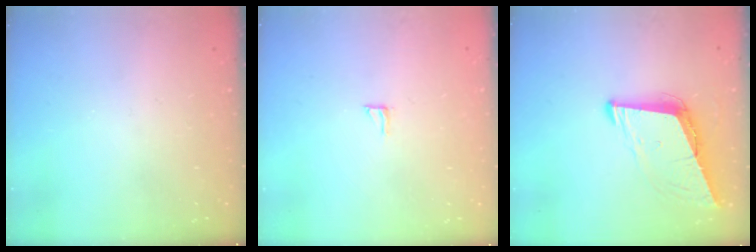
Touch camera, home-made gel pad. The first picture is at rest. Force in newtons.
{"total": 4.2, "press": 4.2, "slide": 0.4}
{"total": 8.9, "press": 8.2, "slide": 3.5}